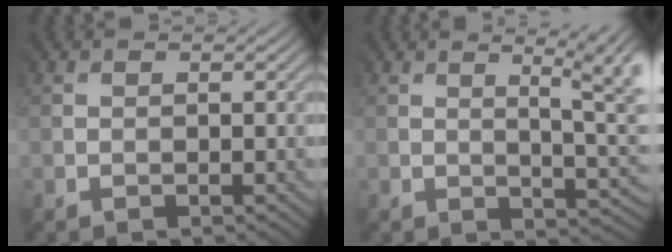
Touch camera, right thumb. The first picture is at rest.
{"total": 8.7, "force": [1.5, 3.2, 7.9], "torque": [-0.079, 0.022, 0.025]}